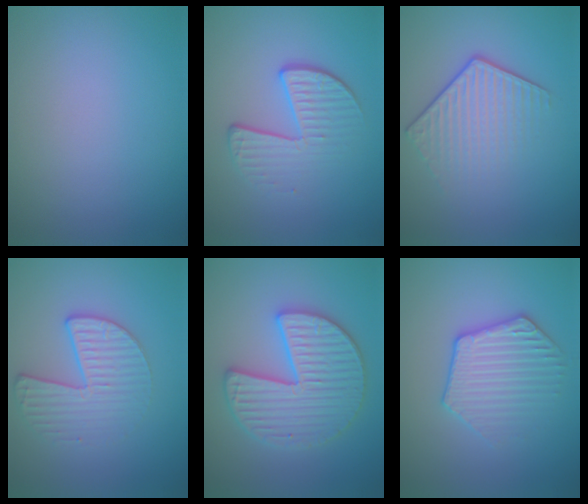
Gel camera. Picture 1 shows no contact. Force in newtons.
{"total": 4.0, "press": 2.7, "slide": 2.9}
{"total": 4.2, "press": 3.0, "slide": 2.9}
{"total": 3.4, "press": 2.8, "slide": 1.8}
{"total": 5.9, "press": 5.8, "slide": 0.9}
{"total": 3.5, "press": 3.3, "slide": 0.9}